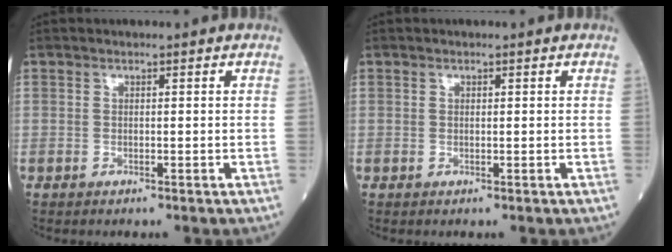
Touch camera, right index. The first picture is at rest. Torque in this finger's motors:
{"motor_torque": [-0.15, -0.05, -0.03, -0.01]}